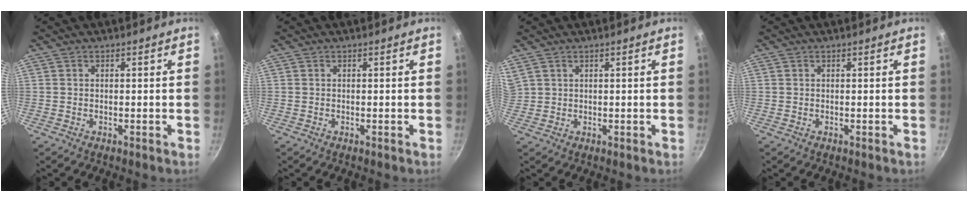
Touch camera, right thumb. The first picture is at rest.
{"total": 0.0}
{"total": 3.3, "force": [2.3, 2.0, 1.3], "torque": [-0.019, 0.007, 0.054]}
{"total": 0.0}